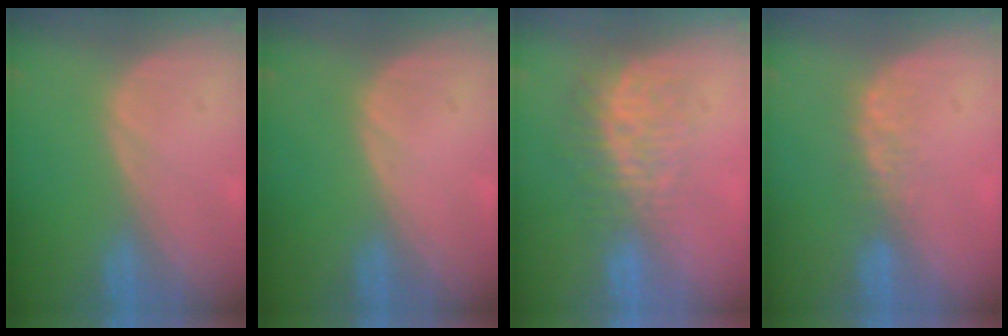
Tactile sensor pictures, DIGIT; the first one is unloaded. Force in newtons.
{"total": 0.0}
{"total": 8.7, "press": 7.4, "slide": 4.6}
{"total": 2.8, "press": 2.4, "slide": 1.5}